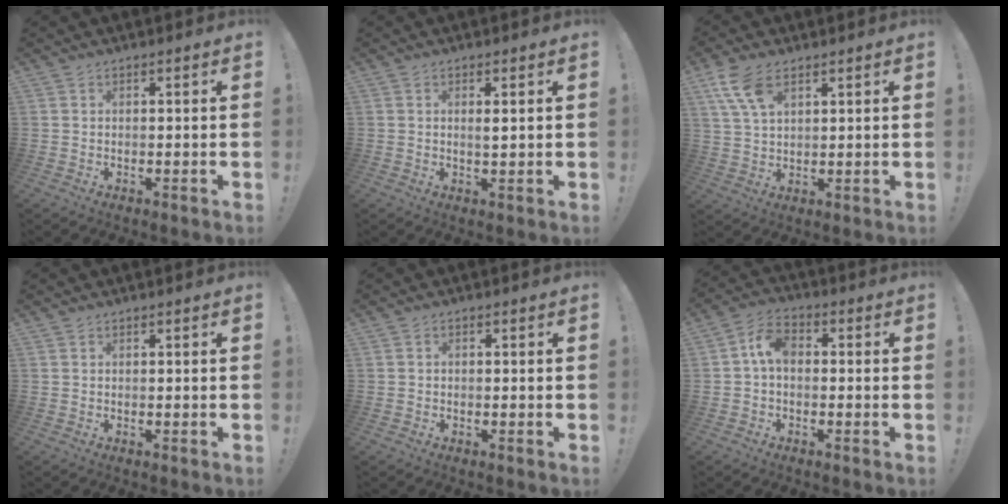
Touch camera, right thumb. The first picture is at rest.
{"total": 1.9, "force": [0.9, 0.1, 1.7], "torque": [-0.020, -0.009, 0.011]}
{"total": 8.9, "force": [4.8, 4.5, 5.9], "torque": [-0.114, -0.009, 0.095]}
{"total": 0.0}
{"total": 0.5, "force": [-0.3, 0.4, 0.2], "torque": [-0.002, 0.001, -0.006]}
{"total": 6.7, "force": [0.1, 4.3, 5.2], "torque": [-0.091, 0.020, 0.006]}